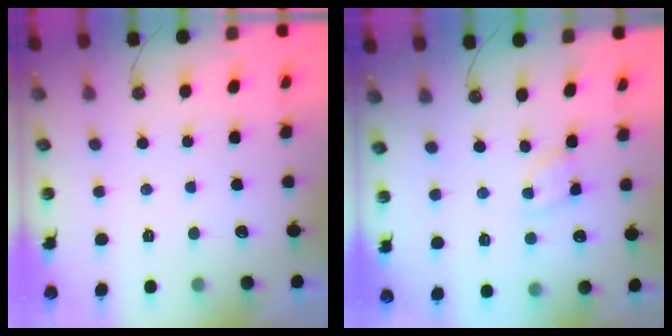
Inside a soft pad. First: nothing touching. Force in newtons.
{"total": 1.8, "press": 1.8, "slide": 0.3}